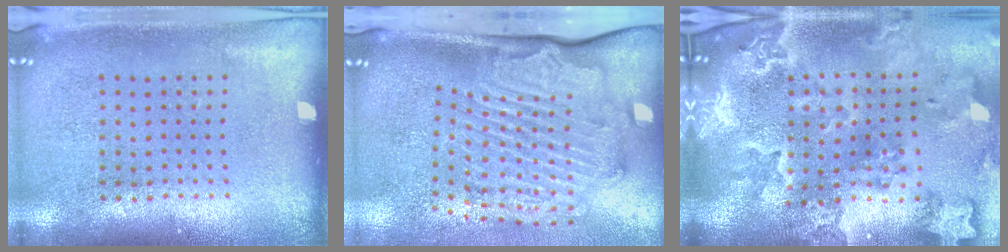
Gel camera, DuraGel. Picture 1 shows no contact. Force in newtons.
{"total": 2.5, "press": 2.2, "slide": 1.2}
{"total": 4.0, "press": 3.4, "slide": 2.0}